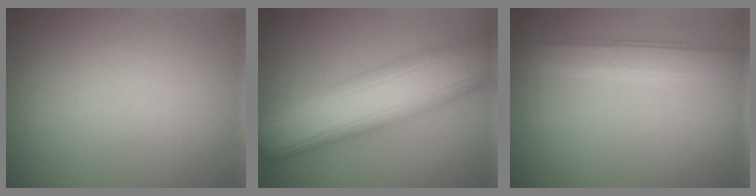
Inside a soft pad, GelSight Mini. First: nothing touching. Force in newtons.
{"total": 11.5, "press": 11.5, "slide": 0.3}
{"total": 3.3, "press": 3.3, "slide": 0.3}